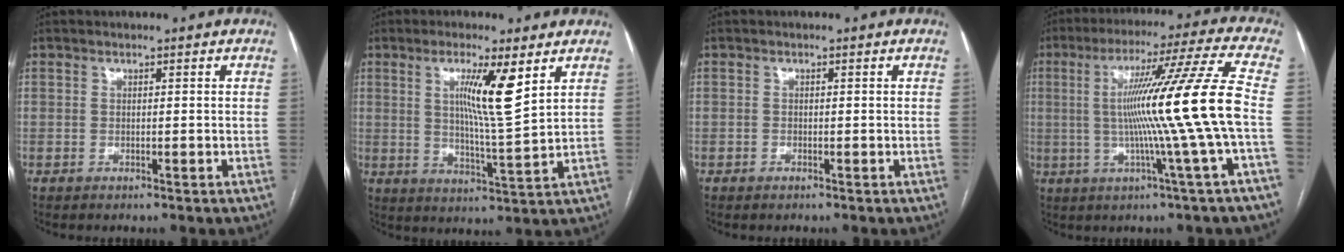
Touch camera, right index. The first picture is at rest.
{"total": 8.9, "force": [3.8, -0.1, 8.1], "torque": [-0.141, -0.012, 0.065]}
{"total": 0.6, "force": [-0.5, 0.3, 0.2], "torque": [-0.004, 0.001, -0.007]}
{"total": 16.6, "force": [-1.3, -3.3, 16.2], "torque": [-0.256, -0.003, -0.028]}